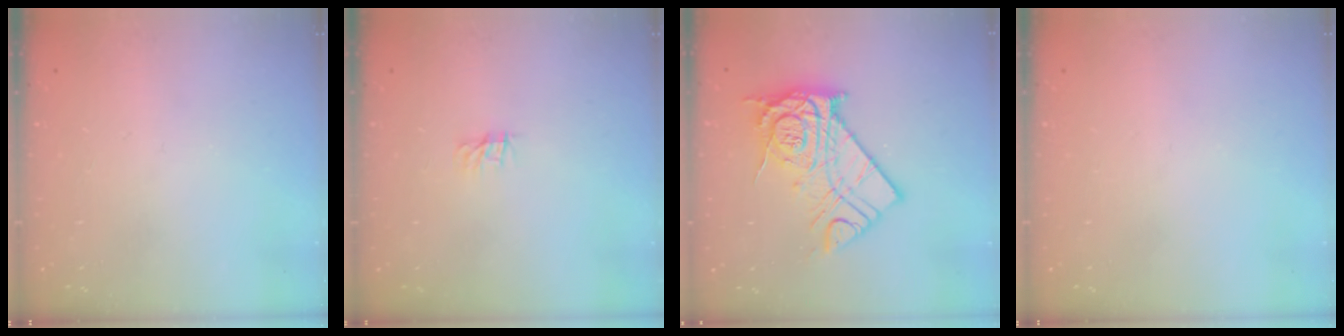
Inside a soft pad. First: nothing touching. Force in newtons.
{"total": 0.0}
{"total": 16.4, "press": 16.4, "slide": 1.2}
{"total": 0.0}